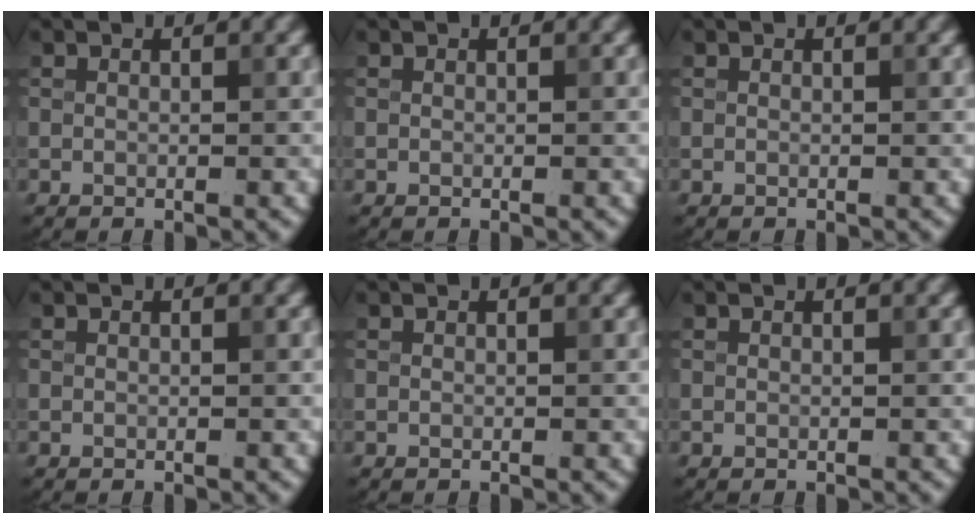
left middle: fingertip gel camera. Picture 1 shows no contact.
{"total": 0.0}
{"total": 0.0}
{"total": 0.0}
{"total": 0.0}
{"total": 0.0}